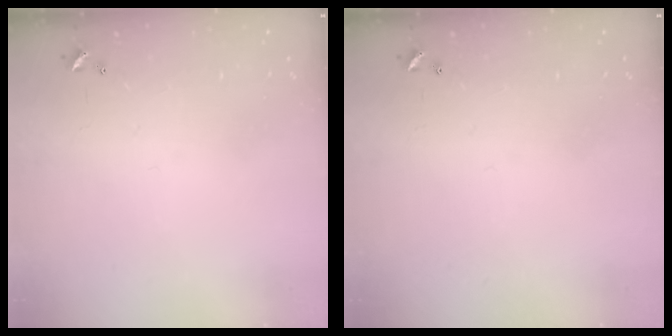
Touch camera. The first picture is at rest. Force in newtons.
{"total": 0.0}